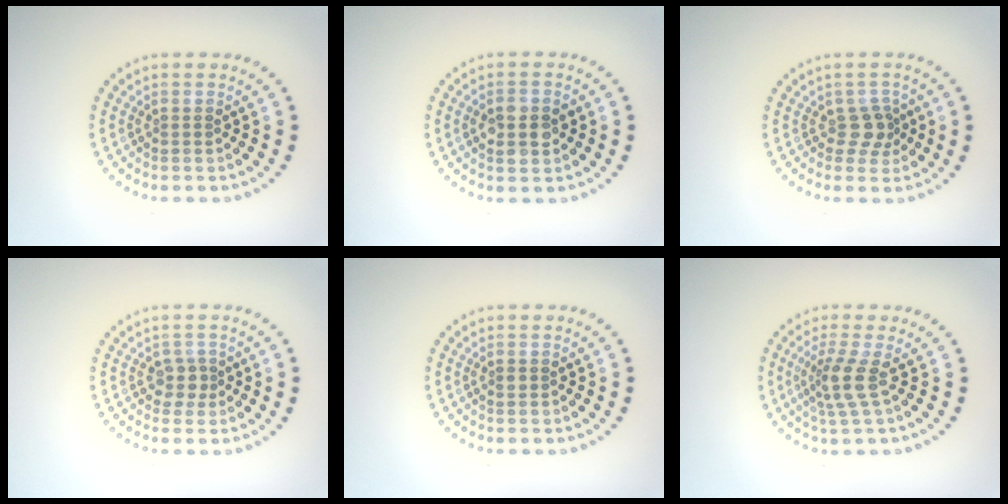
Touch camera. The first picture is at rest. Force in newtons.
{"total": 3.5, "press": 3.5, "slide": 0.1}
{"total": 2.0, "press": 1.6, "slide": 1.2}
{"total": 1.7, "press": 1.4, "slide": 1.0}
{"total": 0.7, "press": 0.7, "slide": 0.1}
{"total": 2.8, "press": 2.1, "slide": 1.8}